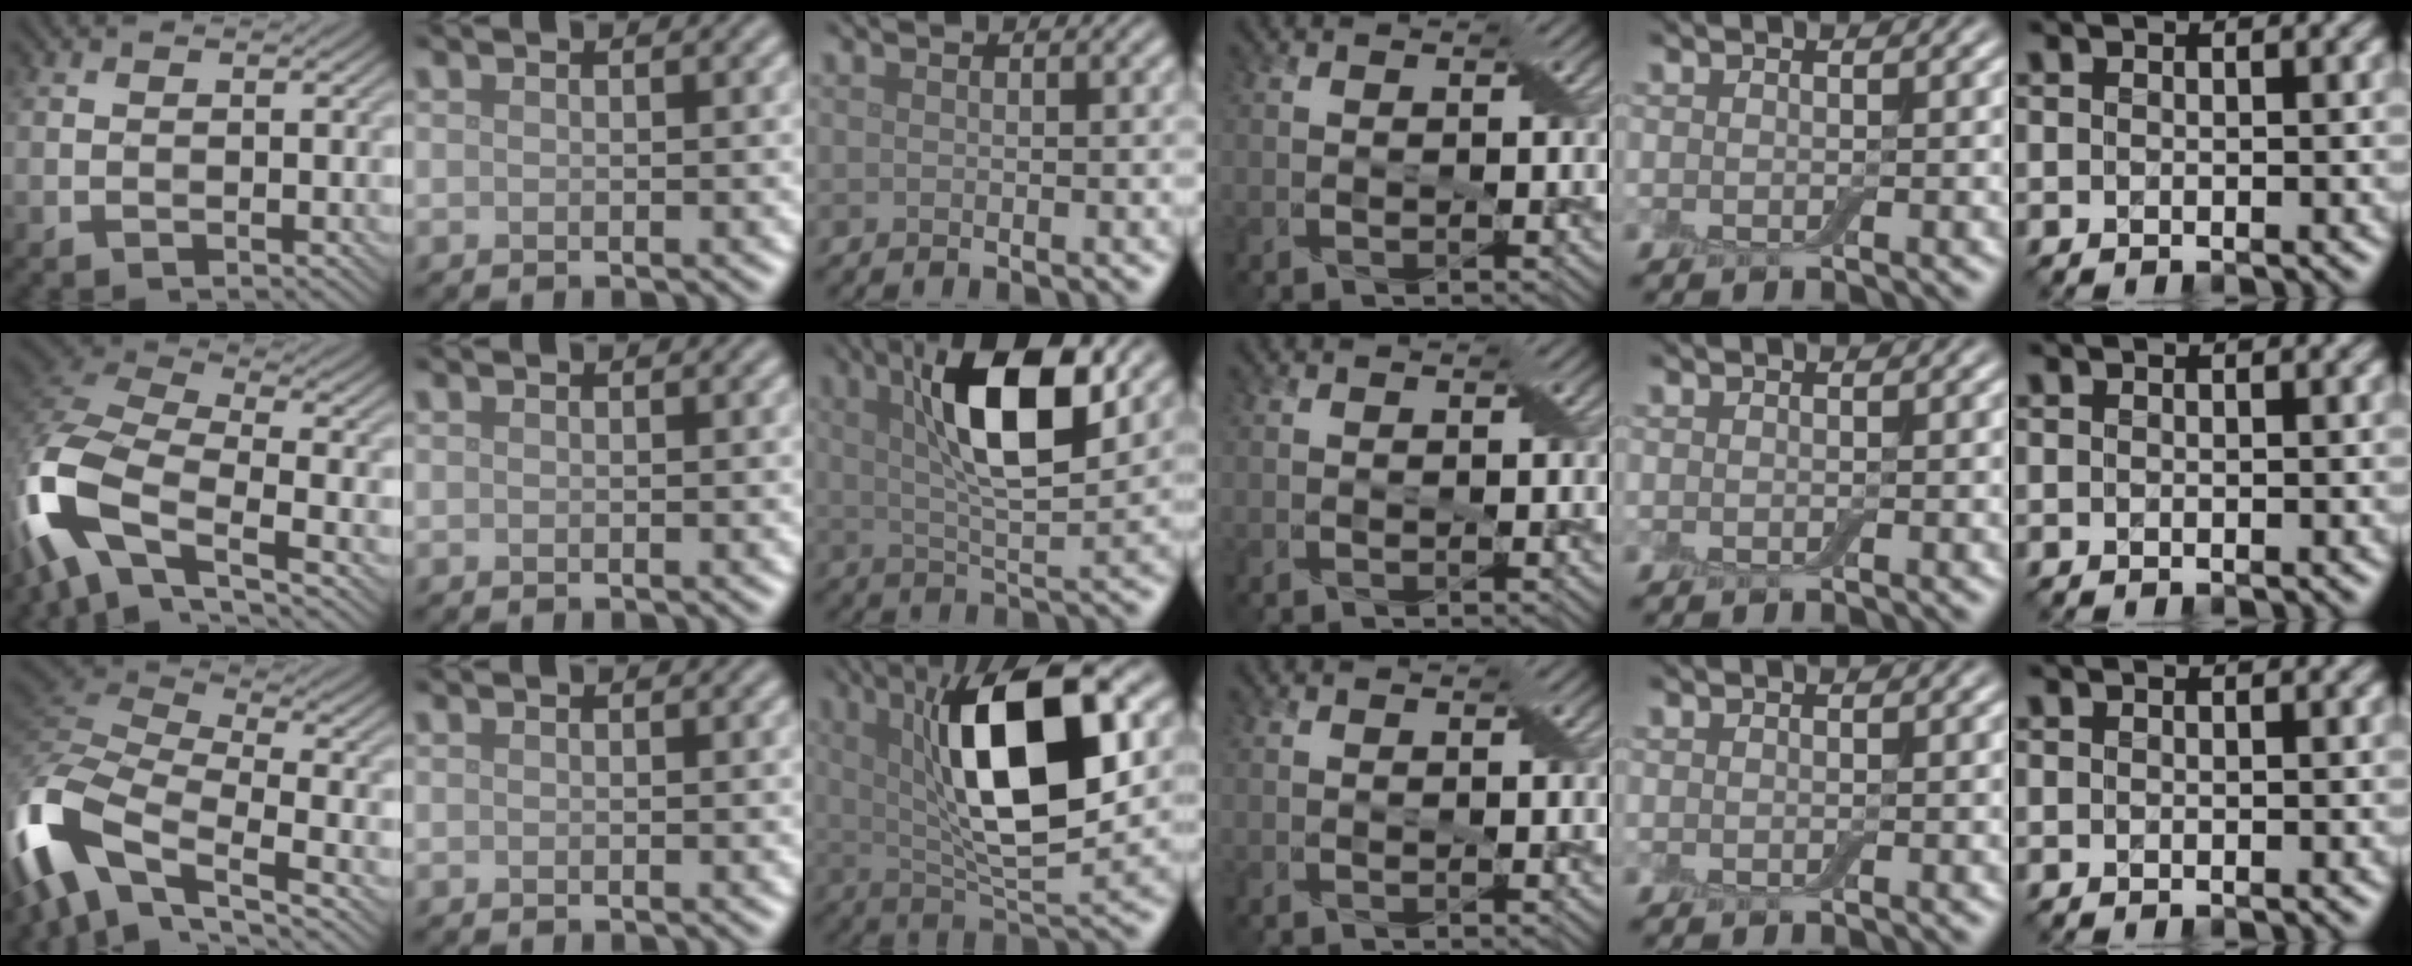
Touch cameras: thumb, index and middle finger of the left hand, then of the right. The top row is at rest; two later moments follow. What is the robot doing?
{"motion": "open", "object": "airpods case & airpods"}